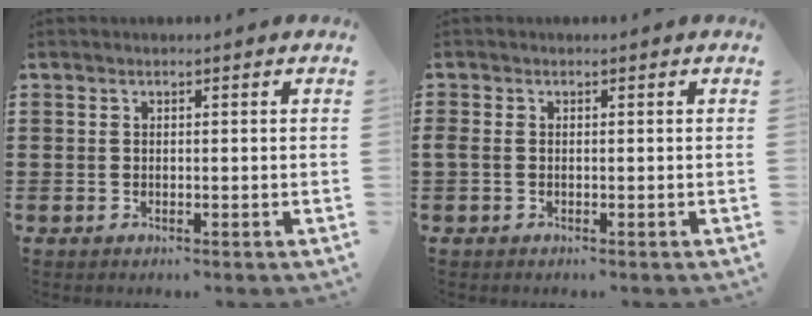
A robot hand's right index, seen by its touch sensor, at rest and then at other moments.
{"total": 0.6, "force": [-0.2, 0.2, 0.5], "torque": [-0.018, -0.005, -0.006]}